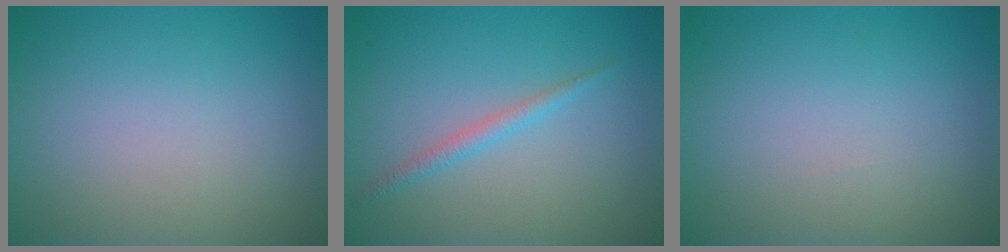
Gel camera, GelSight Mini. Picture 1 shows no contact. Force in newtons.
{"total": 1.4, "press": 1.4, "slide": 0.1}
{"total": 0.0}